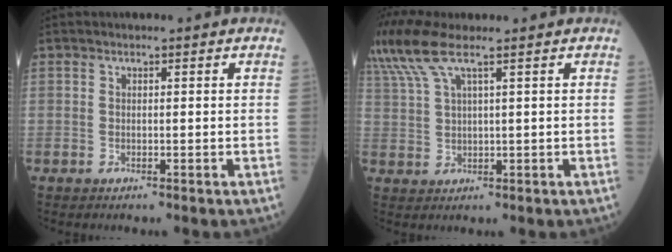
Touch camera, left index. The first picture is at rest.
{"total": 6.6, "force": [4.7, 0.1, 4.6], "torque": [-0.117, 0.022, 0.103]}